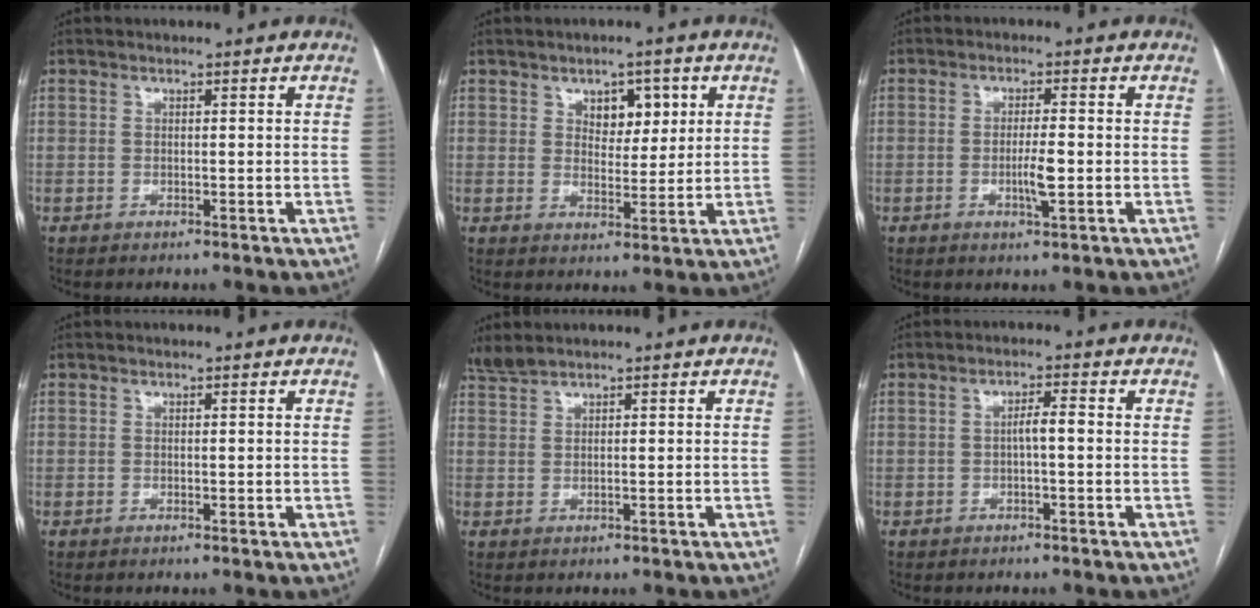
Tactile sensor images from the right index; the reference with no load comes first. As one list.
[{"total": 5.4, "force": [2.4, 3.1, 3.7], "torque": [-0.046, 0.006, 0.038]}, {"total": 4.0, "force": [-0.9, 0.4, 3.9], "torque": [-0.072, -0.004, -0.013]}, {"total": 0.6, "force": [0.1, 0.3, 0.4], "torque": [-0.008, -0.001, 0.004]}, {"total": 2.2, "force": [2.0, -0.1, 0.9], "torque": [-0.028, 0.011, 0.046]}, {"total": 2.5, "force": [-0.2, 0.4, 2.4], "torque": [-0.039, 0.005, -0.003]}]